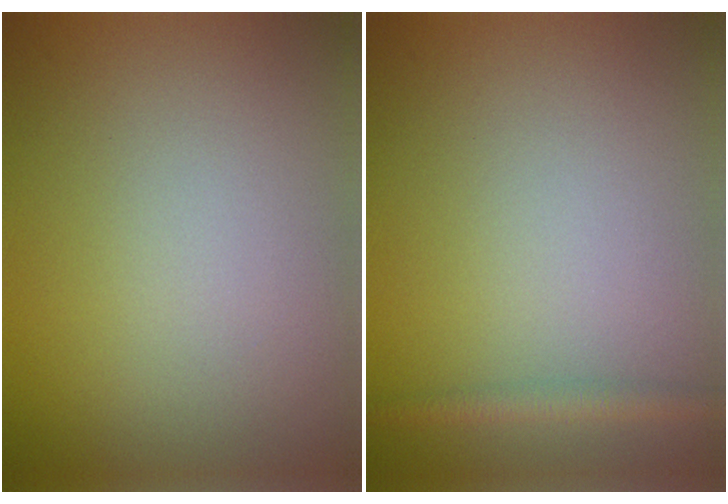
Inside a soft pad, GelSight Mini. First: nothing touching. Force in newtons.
{"total": 1.6, "press": 1.6, "slide": 0.1}